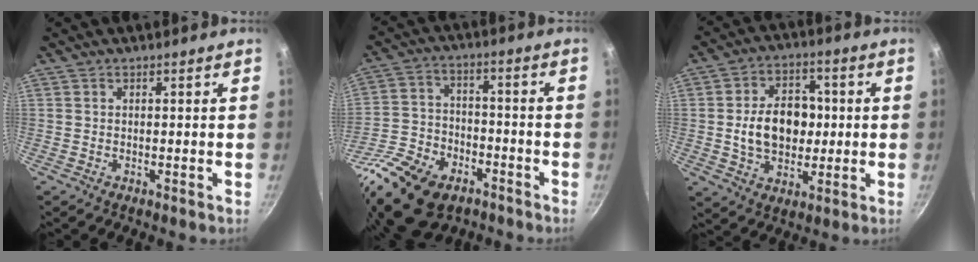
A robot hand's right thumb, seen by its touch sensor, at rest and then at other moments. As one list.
[{"total": 21.7, "force": [-12.2, 13.0, 12.3], "torque": [-0.239, 0.035, -0.214]}, {"total": 13.0, "force": [0.2, 9.5, 8.9], "torque": [-0.111, 0.011, 0.002]}]